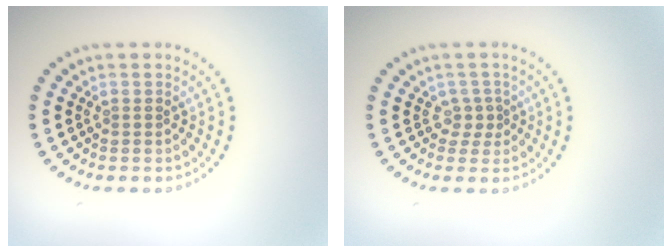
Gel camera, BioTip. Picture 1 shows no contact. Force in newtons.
{"total": 1.4, "press": 0.9, "slide": 1.1}